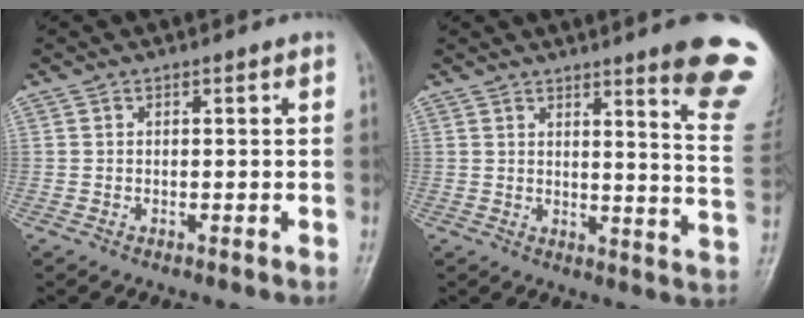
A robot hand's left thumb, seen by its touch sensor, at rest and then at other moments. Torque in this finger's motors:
{"motor_torque": [3.20, 1.40, 1.51, -1.25, 0.38]}